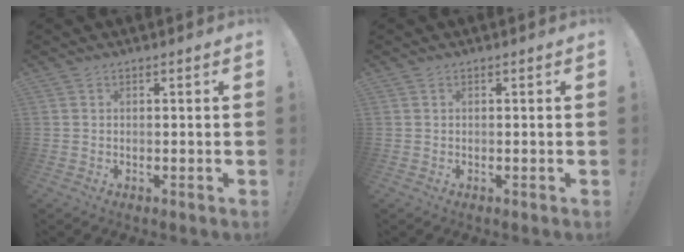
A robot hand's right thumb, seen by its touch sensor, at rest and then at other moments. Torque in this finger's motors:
{"motor_torque": [-0.38, -0.25, -0.05, -0.13, -0.05]}